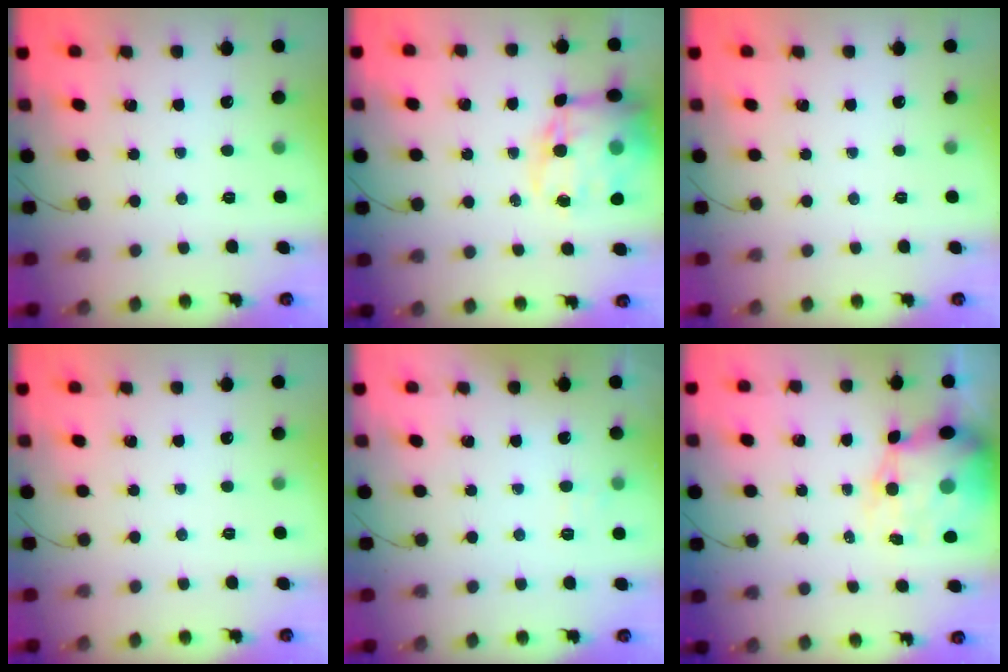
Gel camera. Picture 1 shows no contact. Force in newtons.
{"total": 19.7, "press": 19.2, "slide": 4.4}
{"total": 0.0}
{"total": 0.0}
{"total": 6.2, "press": 6.0, "slide": 1.5}
{"total": 12.3, "press": 11.8, "slide": 3.3}